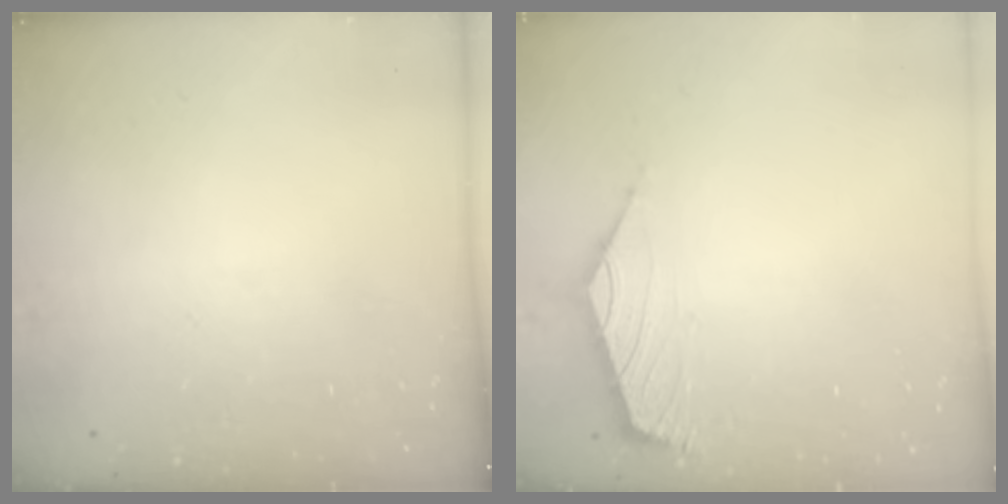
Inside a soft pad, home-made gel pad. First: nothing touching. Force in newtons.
{"total": 1.6, "press": 1.5, "slide": 0.7}